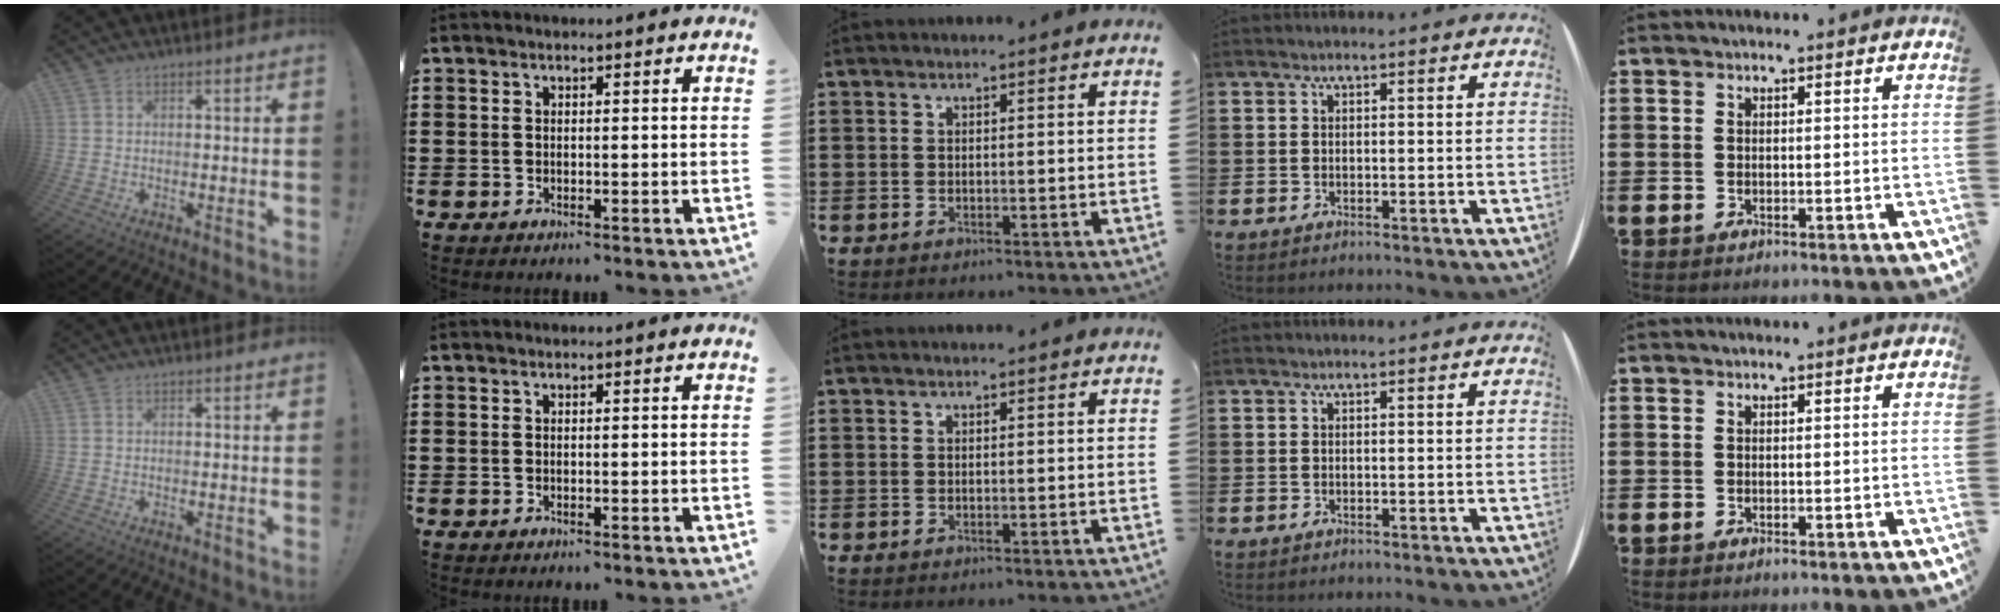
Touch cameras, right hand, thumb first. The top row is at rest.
{}